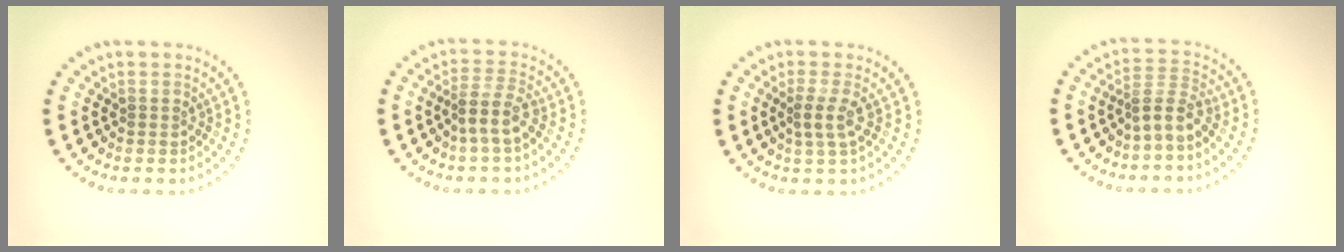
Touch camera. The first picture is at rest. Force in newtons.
{"total": 2.6, "press": 2.0, "slide": 1.7}
{"total": 1.9, "press": 1.6, "slide": 1.0}
{"total": 2.7, "press": 1.9, "slide": 1.8}